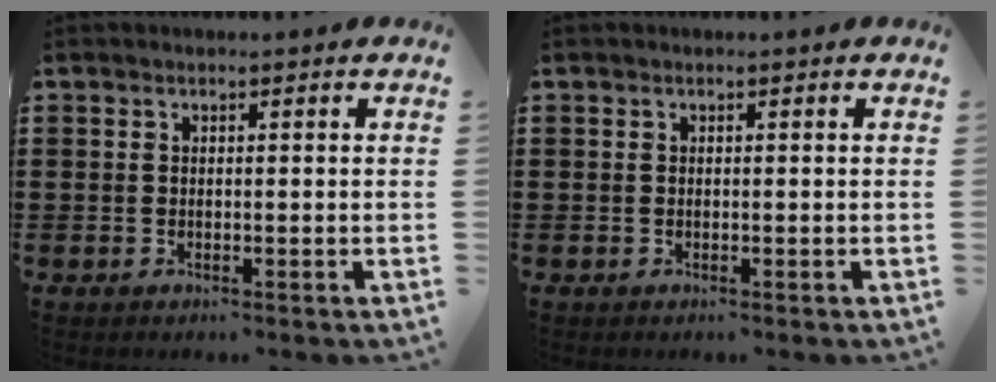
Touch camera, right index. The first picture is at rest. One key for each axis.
{"total": 0.0}